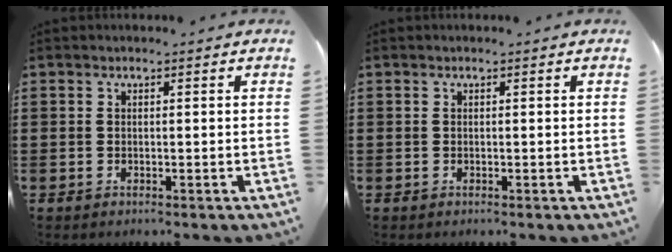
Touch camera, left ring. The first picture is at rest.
{"total": 0.0}